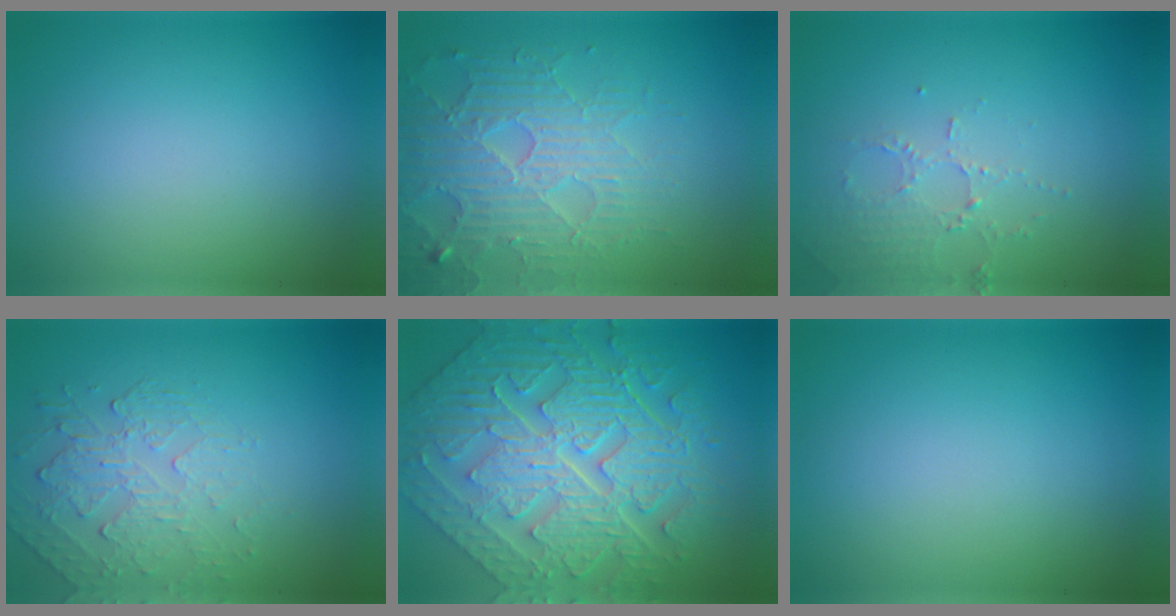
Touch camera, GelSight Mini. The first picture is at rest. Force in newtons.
{"total": 4.6, "press": 4.4, "slide": 1.4}
{"total": 2.1, "press": 2.1, "slide": 0.4}
{"total": 2.2, "press": 1.4, "slide": 1.7}
{"total": 11.0, "press": 7.8, "slide": 7.8}
{"total": 0.0}